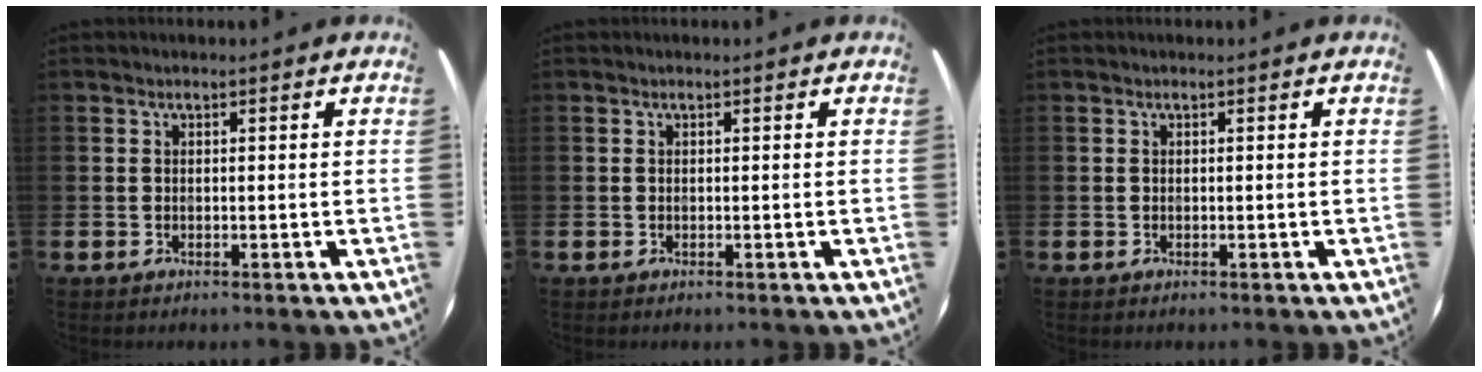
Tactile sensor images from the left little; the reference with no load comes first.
{"total": 0.0}
{"total": 0.0}